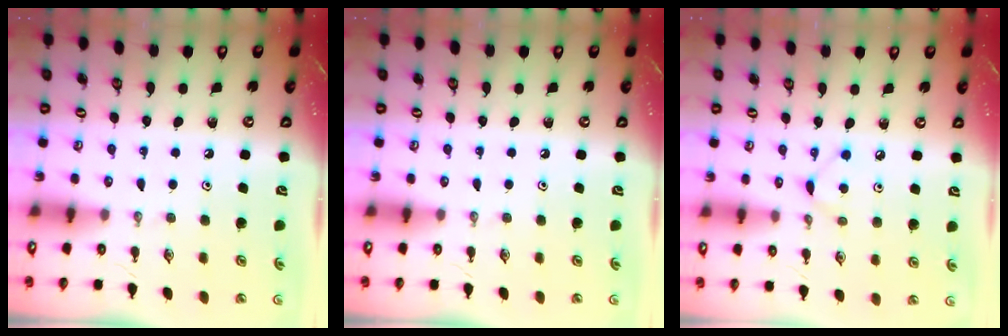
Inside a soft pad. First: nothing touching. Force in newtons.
{"total": 0.0}
{"total": 5.9, "press": 5.9, "slide": 0.6}